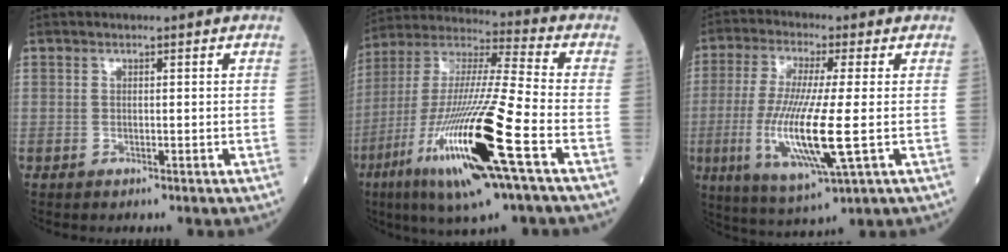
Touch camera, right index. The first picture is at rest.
{"total": 22.1, "force": [-8.8, 1.0, 20.2], "torque": [-0.420, -0.039, -0.168]}
{"total": 14.0, "force": [-2.2, 1.0, 13.8], "torque": [-0.290, -0.026, -0.042]}